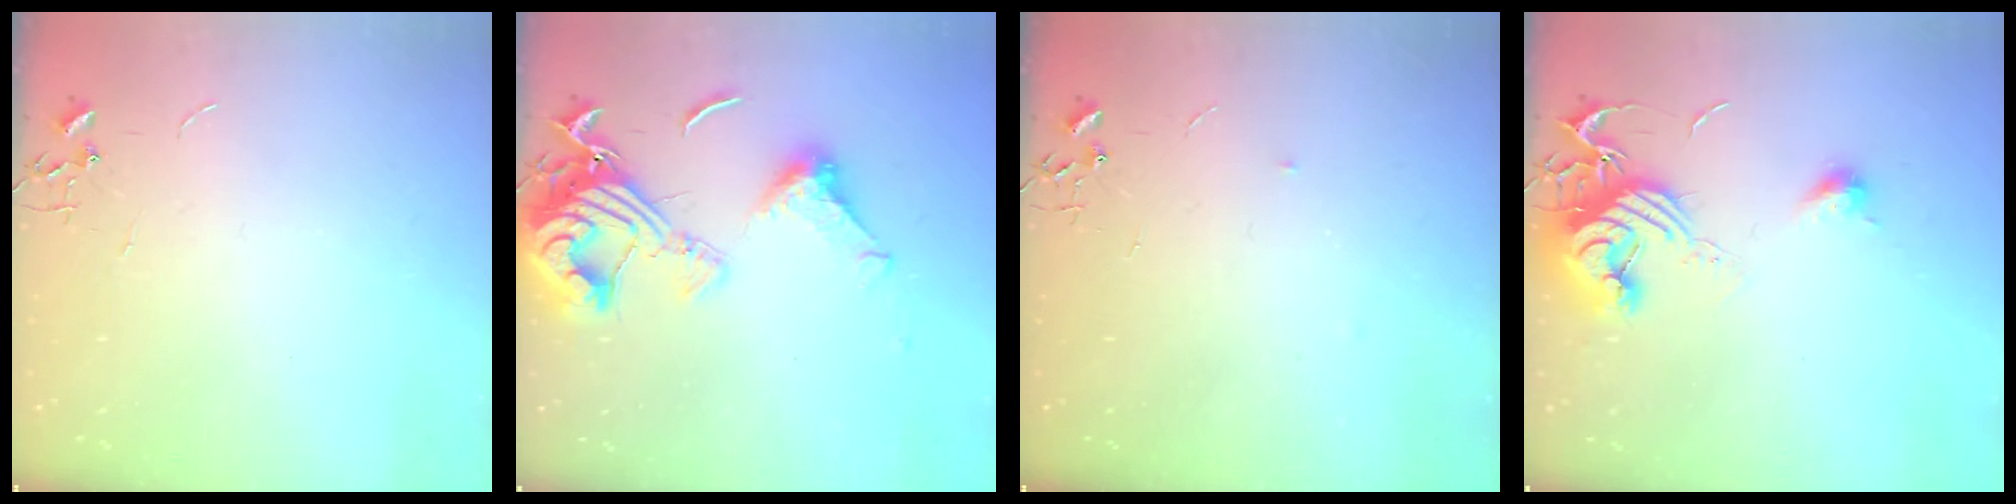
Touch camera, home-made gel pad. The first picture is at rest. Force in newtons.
{"total": 17.8, "press": 17.7, "slide": 1.9}
{"total": 3.6, "press": 3.5, "slide": 0.6}
{"total": 14.7, "press": 14.7, "slide": 0.7}